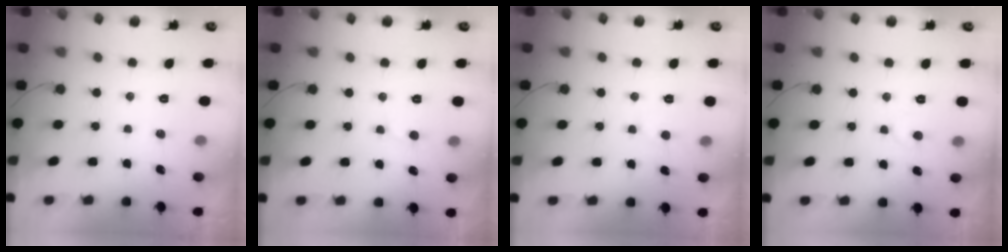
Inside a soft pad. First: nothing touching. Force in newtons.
{"total": 5.1, "press": 5.1, "slide": 0.5}
{"total": 2.5, "press": 2.5, "slide": 0.2}
{"total": 4.4, "press": 4.4, "slide": 0.4}